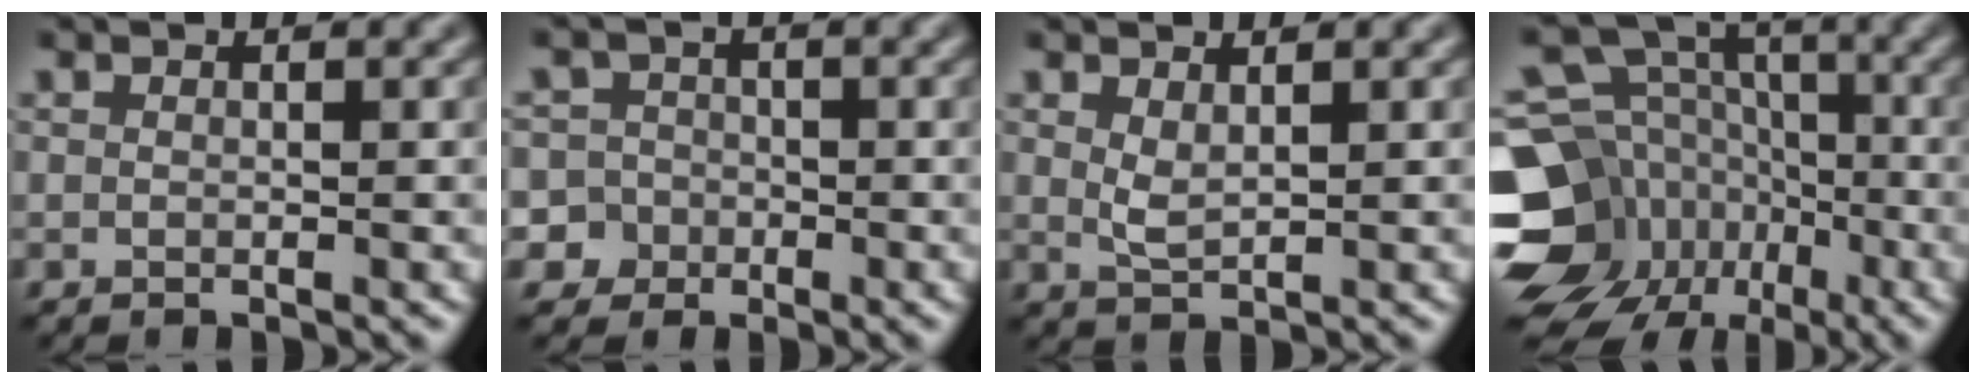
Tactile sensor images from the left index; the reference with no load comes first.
{"total": 6.0, "force": [-2.1, 5.6, 0.8], "torque": [-0.003, 0.013, -0.067]}
{"total": 1.6, "force": [0.8, 0.6, 1.3], "torque": [-0.031, -0.002, 0.019]}
{"total": 15.1, "force": [-6.5, 12.1, 6.1], "torque": [-0.151, -0.007, -0.111]}